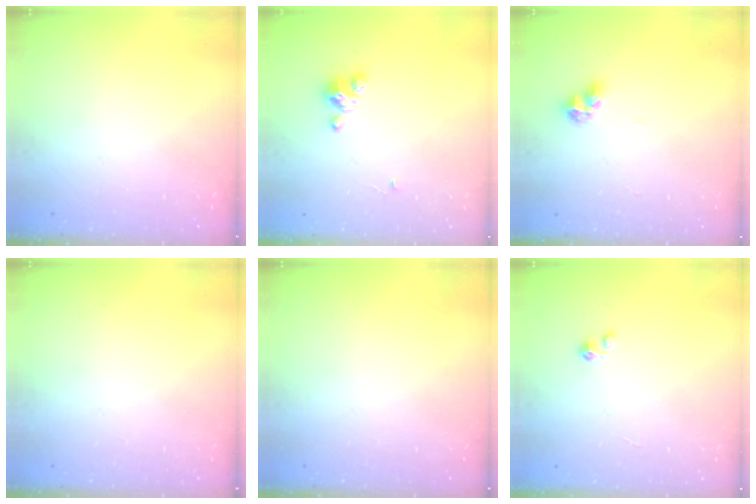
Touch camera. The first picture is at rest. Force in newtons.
{"total": 3.2, "press": 3.2, "slide": 0.3}
{"total": 6.7, "press": 6.7, "slide": 0.9}
{"total": 0.0}
{"total": 0.0}
{"total": 0.0}